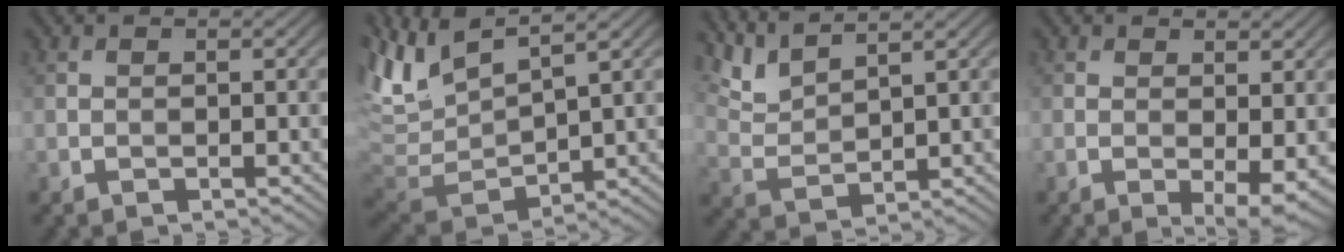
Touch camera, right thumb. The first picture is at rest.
{"total": 9.7, "force": [5.2, 3.4, 7.5], "torque": [-0.184, 0.009, 0.103]}
{"total": 5.4, "force": [4.4, 1.1, 2.8], "torque": [-0.082, 0.004, 0.099]}
{"total": 3.8, "force": [0.2, 0.9, 3.7], "torque": [-0.061, -0.010, 0.005]}